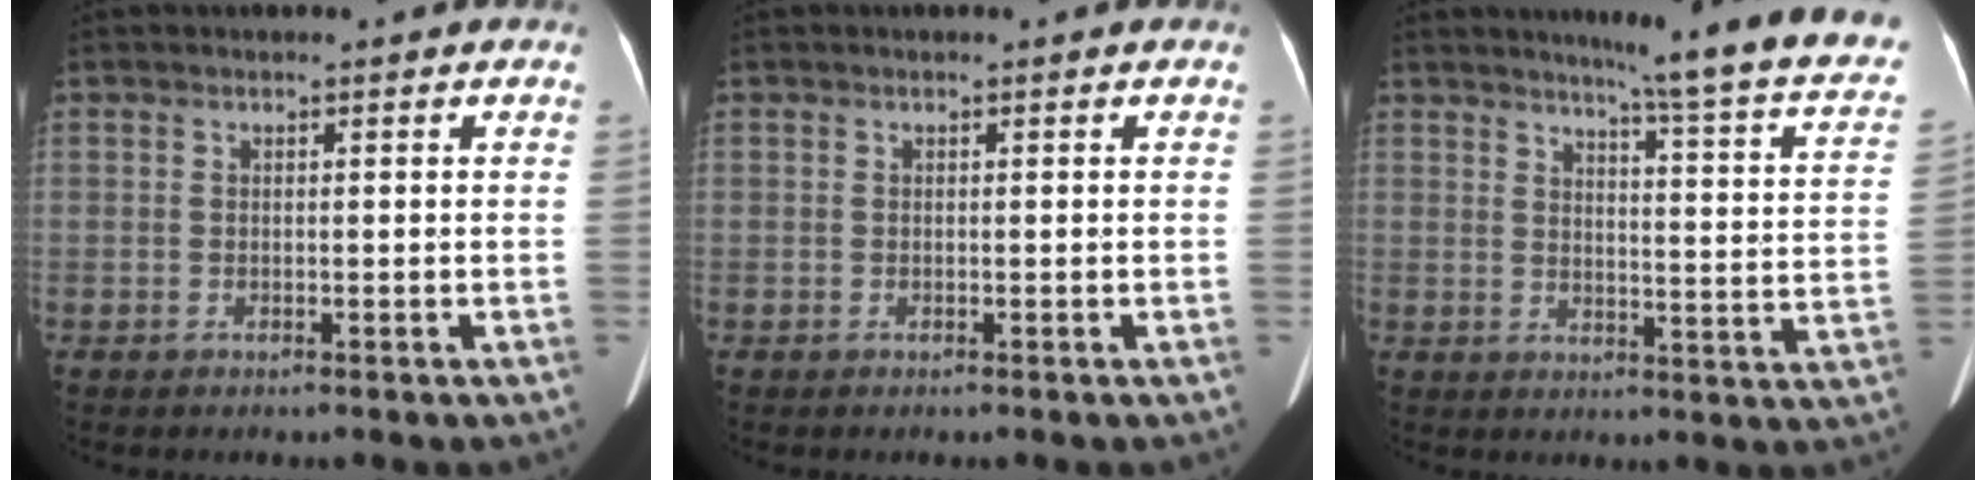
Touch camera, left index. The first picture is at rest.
{"total": 0.0}
{"total": 19.4, "force": [16.6, -0.1, 9.9], "torque": [-0.122, -0.071, 0.186]}